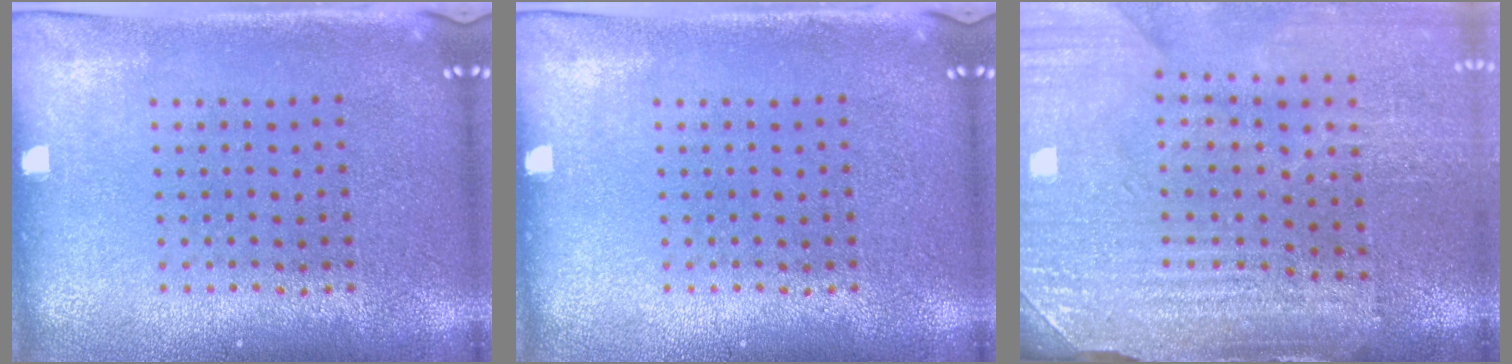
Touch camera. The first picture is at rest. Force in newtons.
{"total": 0.0}
{"total": 3.3, "press": 3.2, "slide": 0.9}